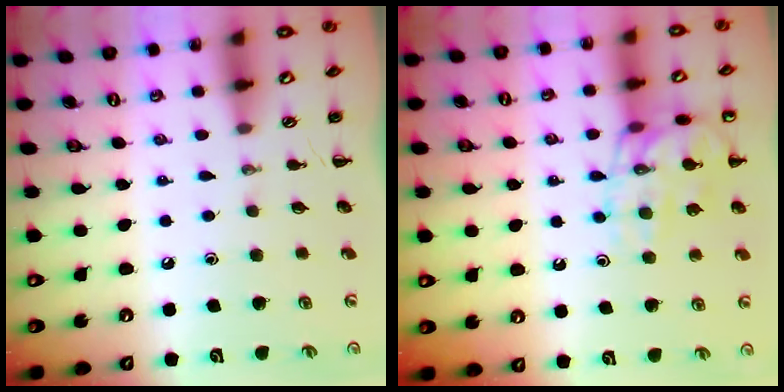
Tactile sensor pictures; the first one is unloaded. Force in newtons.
{"total": 14.0, "press": 13.9, "slide": 1.6}